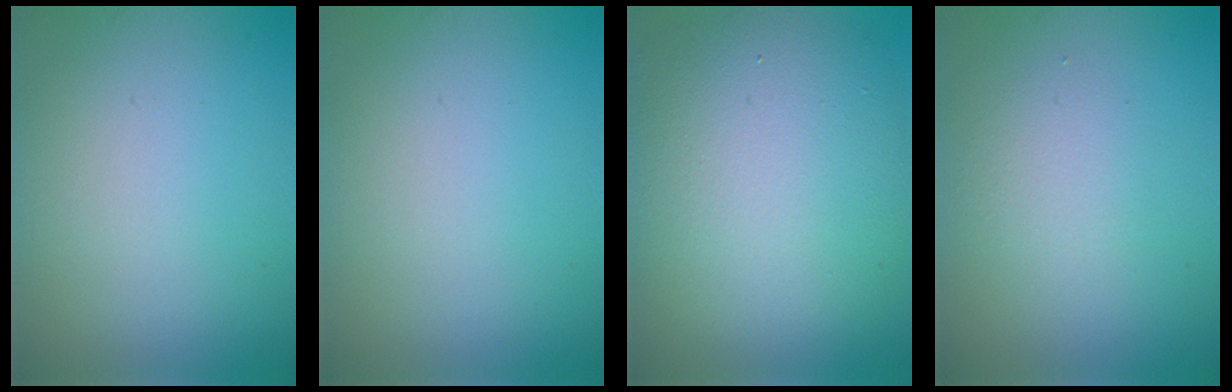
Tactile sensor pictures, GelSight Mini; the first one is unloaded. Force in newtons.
{"total": 0.0}
{"total": 12.4, "press": 12.3, "slide": 1.4}
{"total": 1.9, "press": 1.9, "slide": 0.0}